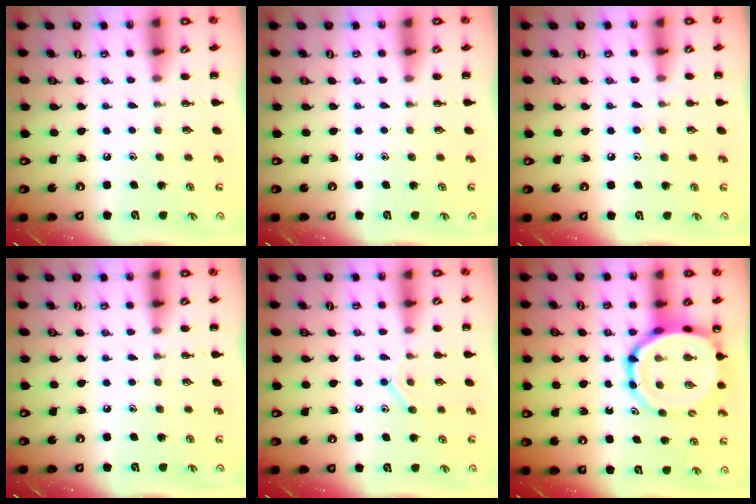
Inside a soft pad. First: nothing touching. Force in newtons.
{"total": 0.0}
{"total": 6.8, "press": 6.5, "slide": 2.0}
{"total": 0.0}
{"total": 8.4, "press": 8.3, "slide": 1.6}
{"total": 12.8, "press": 12.4, "slide": 3.3}